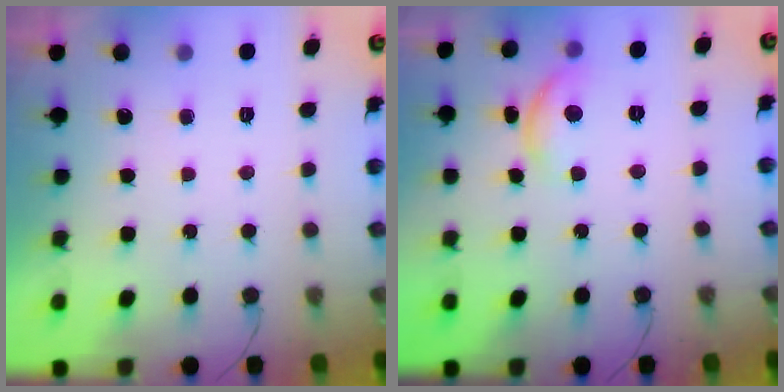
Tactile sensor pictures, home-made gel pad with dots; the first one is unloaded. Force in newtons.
{"total": 8.5, "press": 8.4, "slide": 0.6}